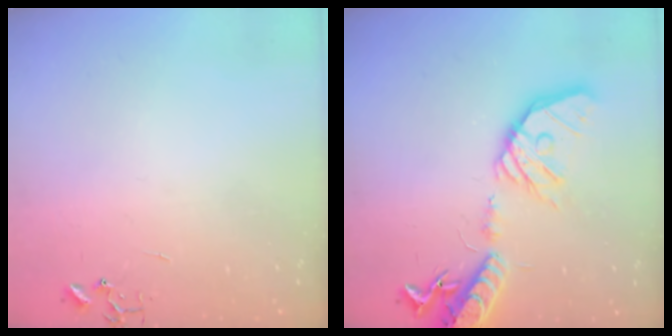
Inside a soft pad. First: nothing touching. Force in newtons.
{"total": 22.7, "press": 22.4, "slide": 3.7}